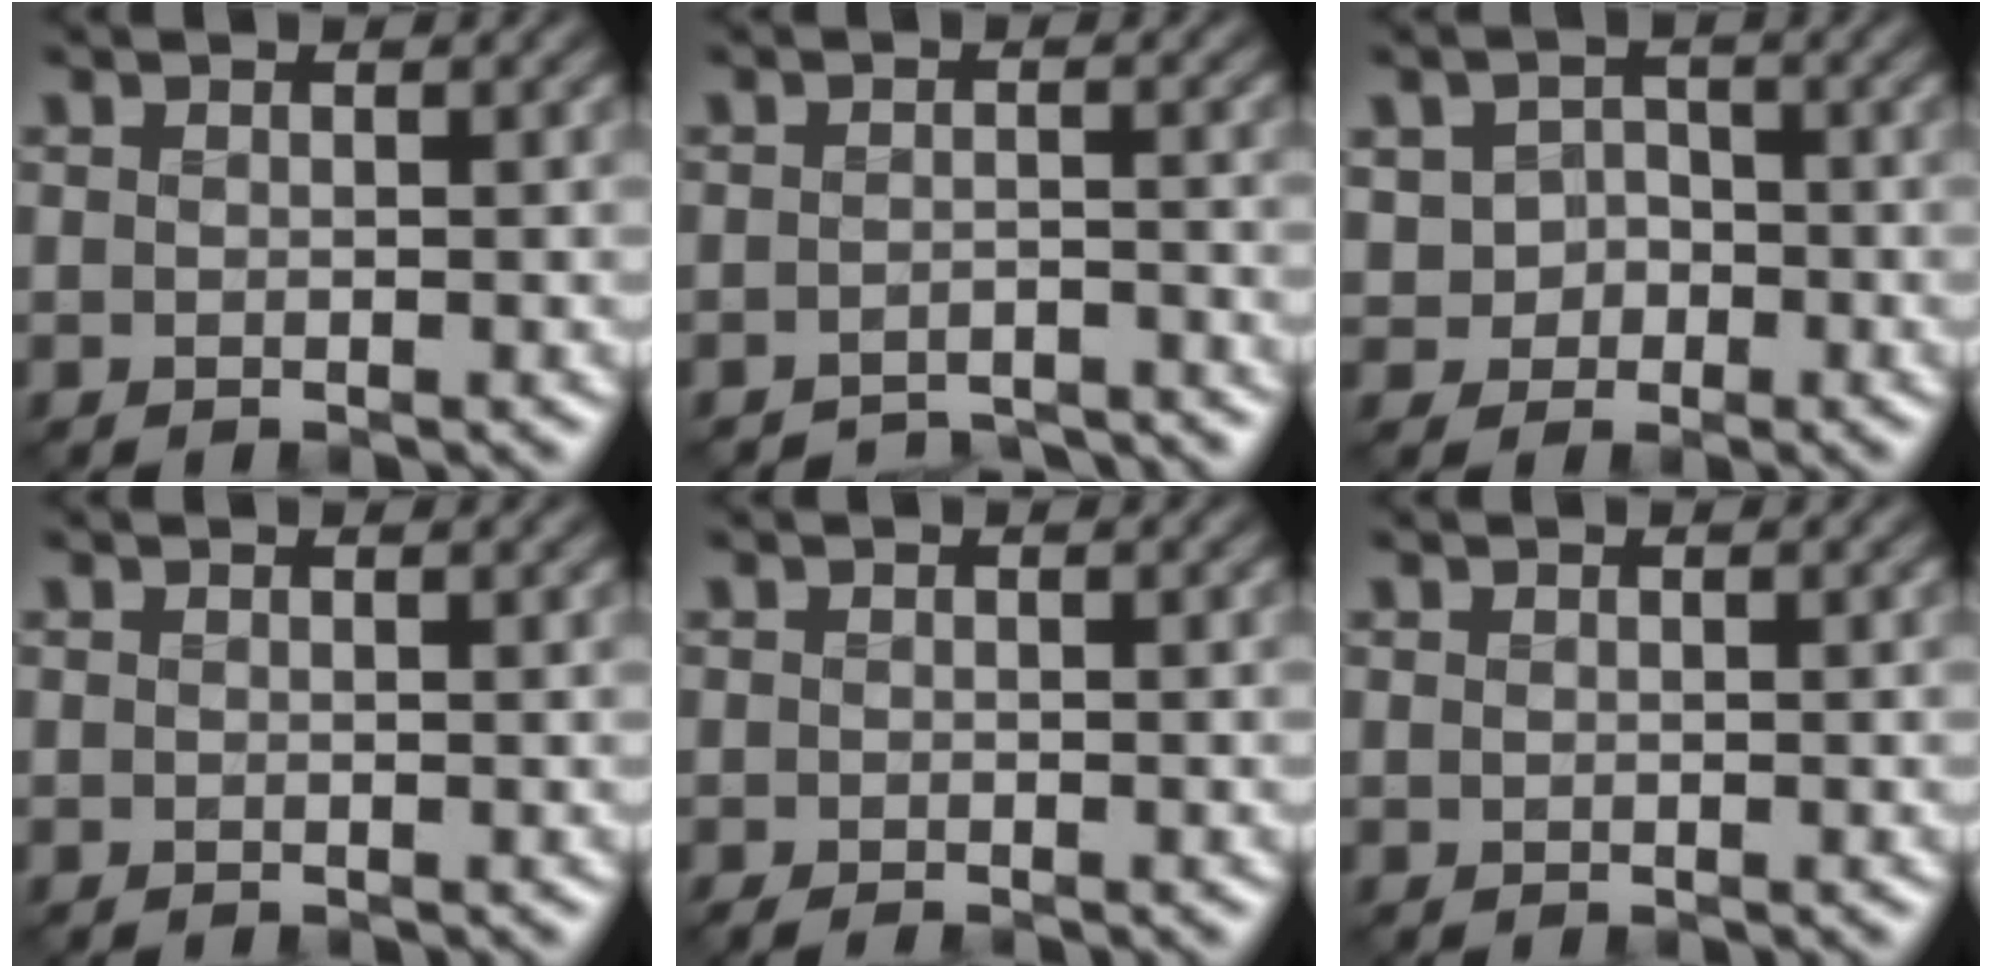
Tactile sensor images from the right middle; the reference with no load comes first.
{"total": 4.0, "force": [-4.0, 0.5, 0.1], "torque": [0.003, -0.007, -0.062]}
{"total": 3.1, "force": [-0.8, 2.7, 1.3], "torque": [-0.016, -0.003, -0.016]}
{"total": 0.6, "force": [0.6, 0.0, 0.1], "torque": [-0.004, -0.003, 0.006]}
{"total": 0.6, "force": [-0.6, 0.0, 0.0], "torque": [-0.002, -0.004, -0.014]}
{"total": 0.0}